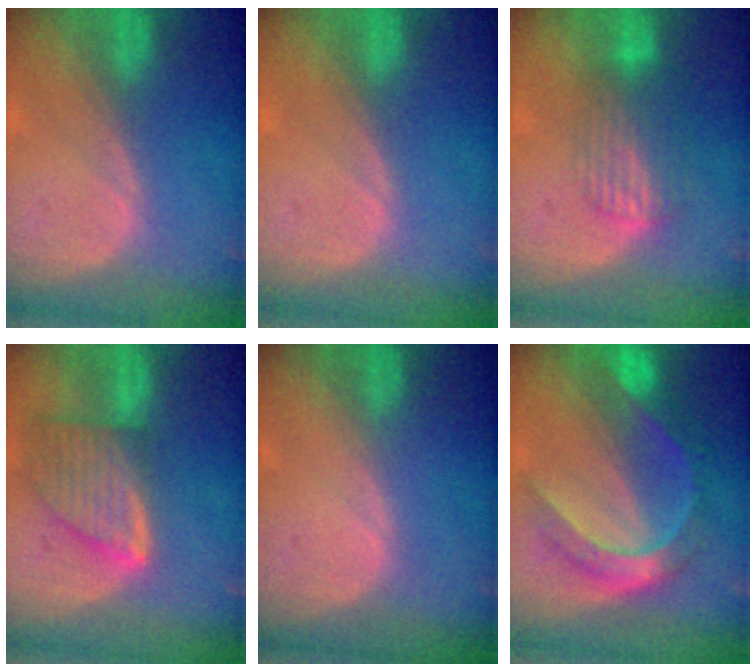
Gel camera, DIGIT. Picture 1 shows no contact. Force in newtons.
{"total": 0.0}
{"total": 6.8, "press": 5.7, "slide": 3.7}
{"total": 8.2, "press": 7.3, "slide": 3.7}
{"total": 0.0}
{"total": 8.5, "press": 8.5, "slide": 0.7}